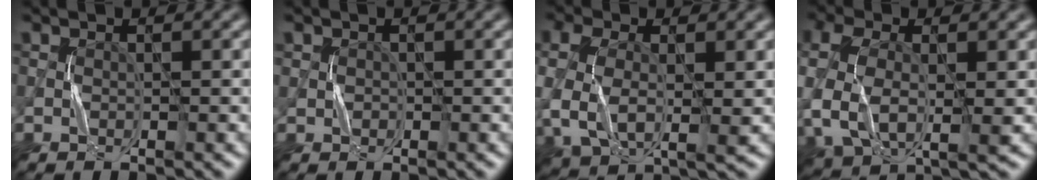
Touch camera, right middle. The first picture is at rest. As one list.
[{"total": 0.6, "force": [0.1, 0.5, -0.2], "torque": [0.009, 0.001, 0.000]}, {"total": 6.4, "force": [0.1, 4.3, 4.8], "torque": [-0.125, -0.005, 0.002]}, {"total": 7.1, "force": [-0.4, 4.6, 5.4], "torque": [-0.139, -0.007, -0.011]}]